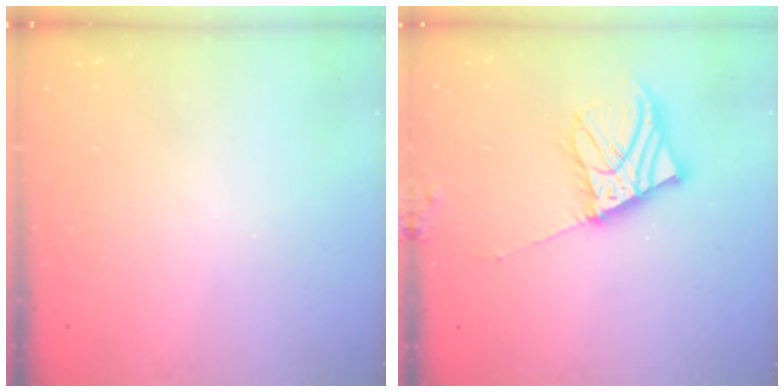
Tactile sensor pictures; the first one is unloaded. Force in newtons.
{"total": 9.7, "press": 9.5, "slide": 1.7}